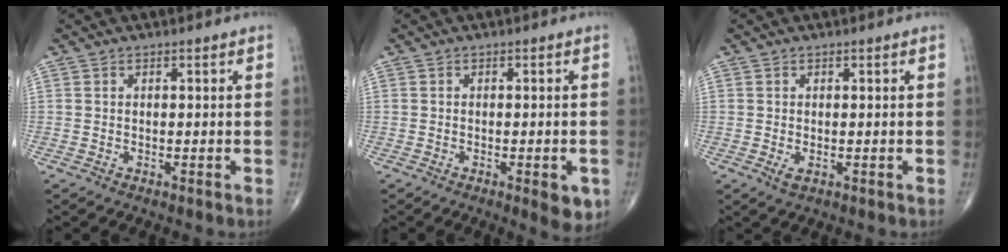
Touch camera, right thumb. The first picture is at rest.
{"total": 4.6, "force": [-1.7, 1.5, 3.9], "torque": [-0.034, -0.002, -0.017]}
{"total": 1.3, "force": [-0.3, 0.7, 1.1], "torque": [-0.019, -0.003, -0.003]}